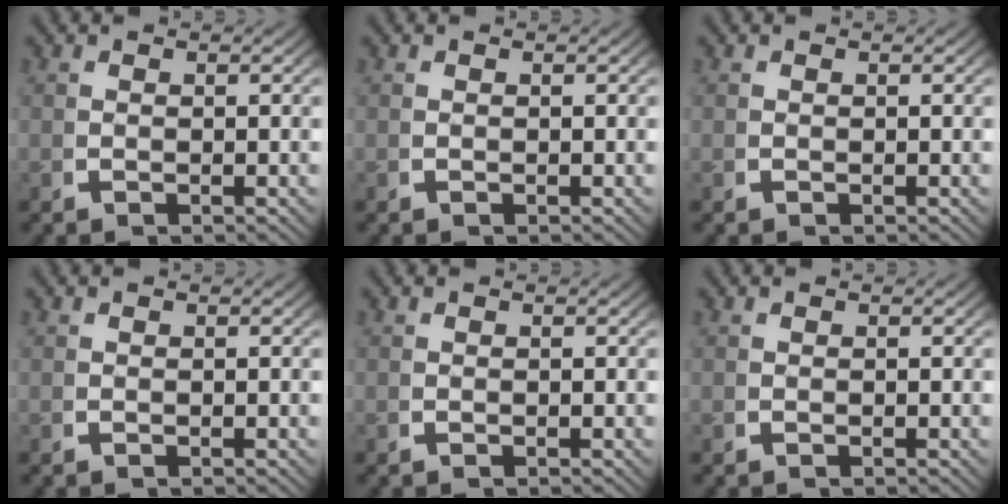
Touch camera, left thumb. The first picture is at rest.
{"total": 0.0}
{"total": 0.0}
{"total": 0.0}
{"total": 0.0}
{"total": 0.0}